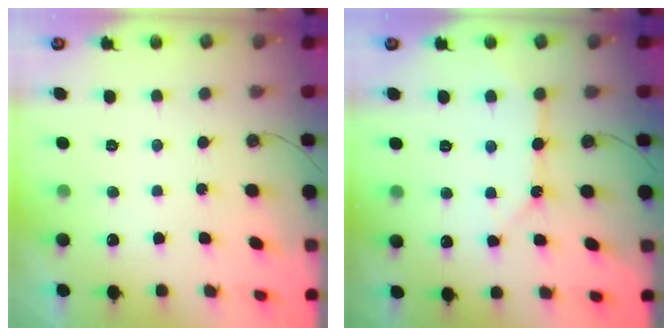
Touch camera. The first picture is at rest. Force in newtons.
{"total": 8.3, "press": 8.3, "slide": 0.6}